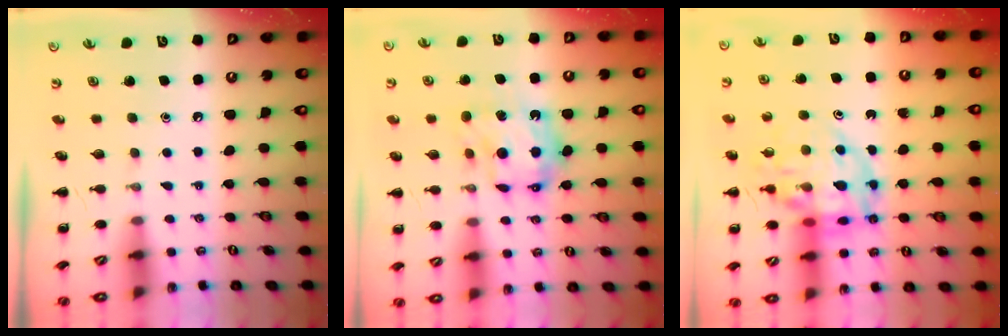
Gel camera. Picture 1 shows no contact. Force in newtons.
{"total": 10.6, "press": 10.5, "slide": 1.2}
{"total": 16.3, "press": 15.8, "slide": 3.8}